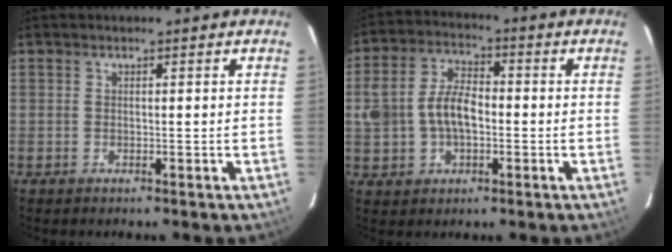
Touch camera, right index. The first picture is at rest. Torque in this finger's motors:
{"motor_torque": [0.48, -0.21, 0.45, 0.14]}